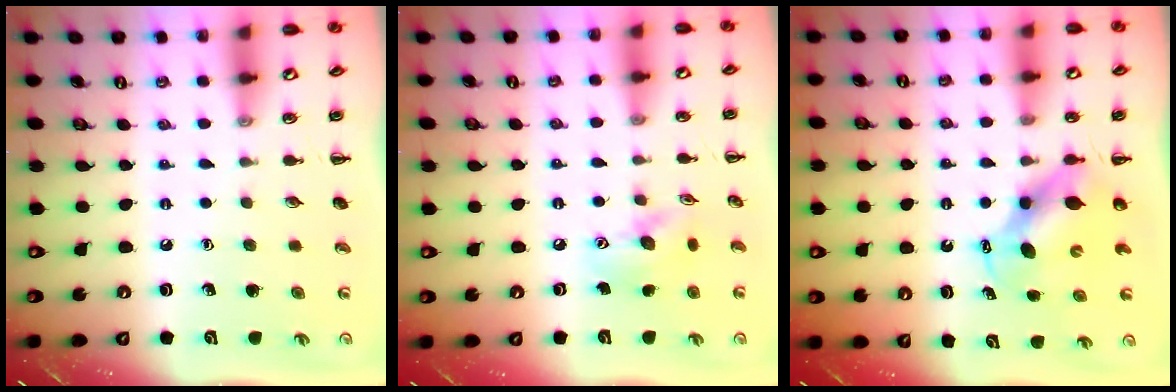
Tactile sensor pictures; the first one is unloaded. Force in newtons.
{"total": 11.0, "press": 10.9, "slide": 1.5}
{"total": 6.0, "press": 5.9, "slide": 0.8}